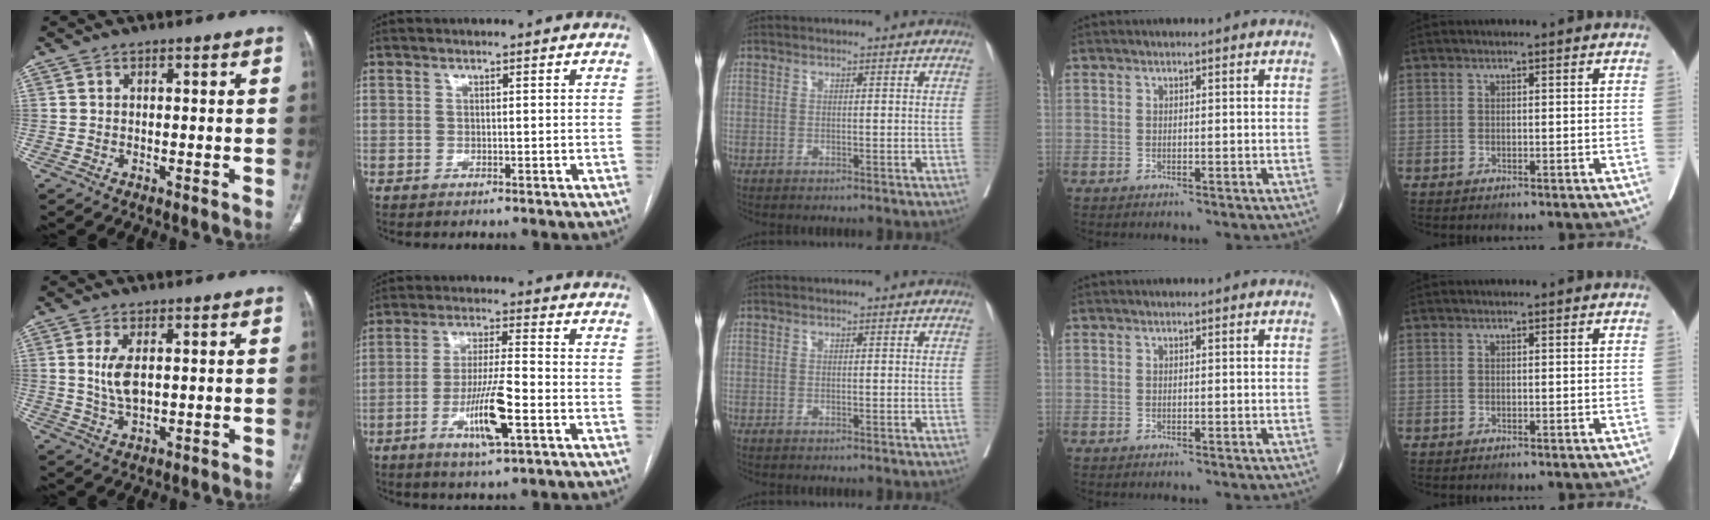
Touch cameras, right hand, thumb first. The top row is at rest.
{"thumb": {"total": 5.4, "force": [1.0, 2.5, 4.7], "torque": [-0.102, -0.008, 0.026]}, "index": {"total": 9.6, "force": [-3.6, 0.7, 8.9], "torque": [-0.167, -0.009, -0.066]}}